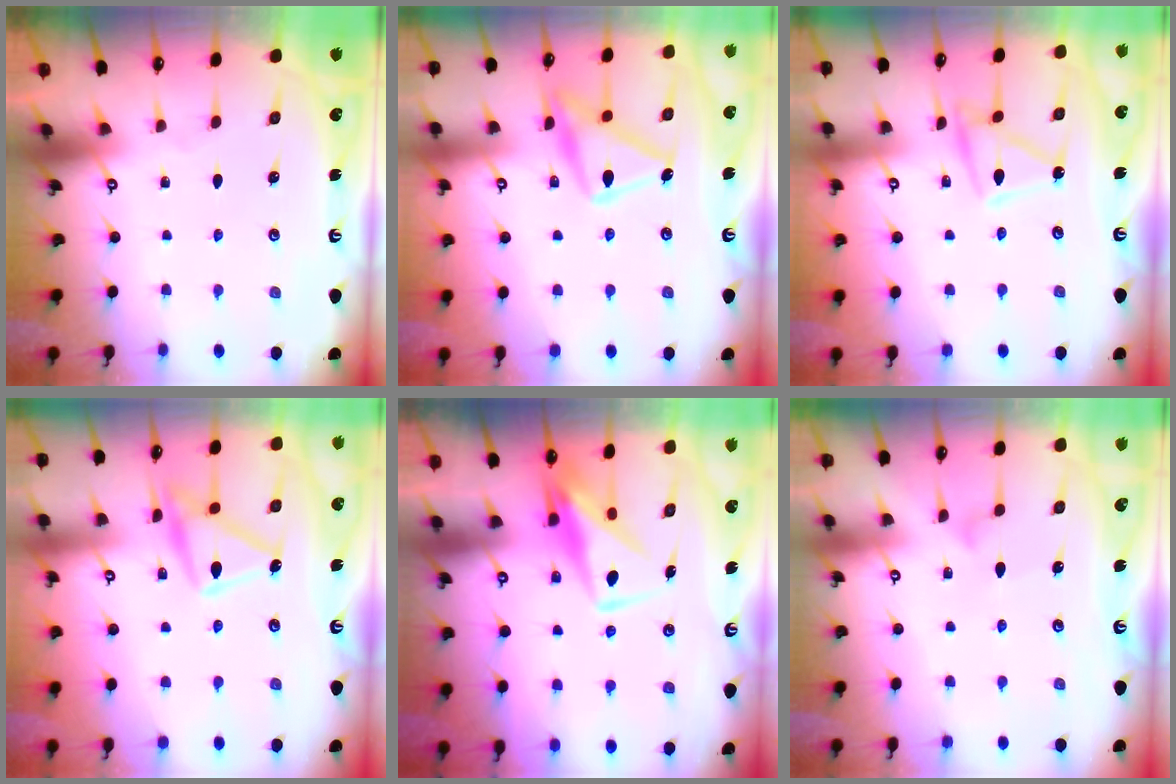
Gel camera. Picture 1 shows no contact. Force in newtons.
{"total": 17.4, "press": 17.4, "slide": 0.9}
{"total": 11.4, "press": 11.4, "slide": 0.4}
{"total": 14.4, "press": 14.4, "slide": 0.7}
{"total": 8.0, "press": 7.9, "slide": 0.9}
{"total": 5.9, "press": 5.9, "slide": 0.4}